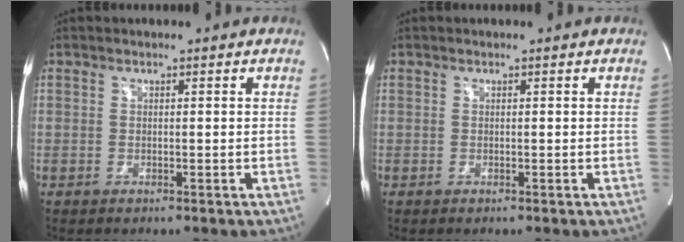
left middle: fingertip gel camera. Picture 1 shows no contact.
{"total": 0.0}